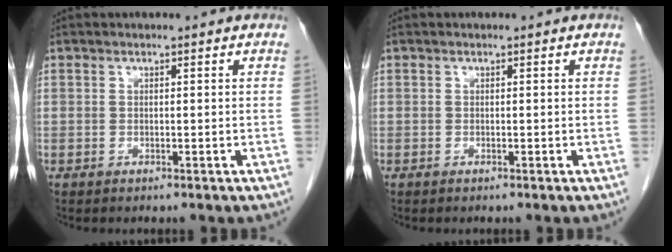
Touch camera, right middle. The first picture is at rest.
{"total": 0.0}